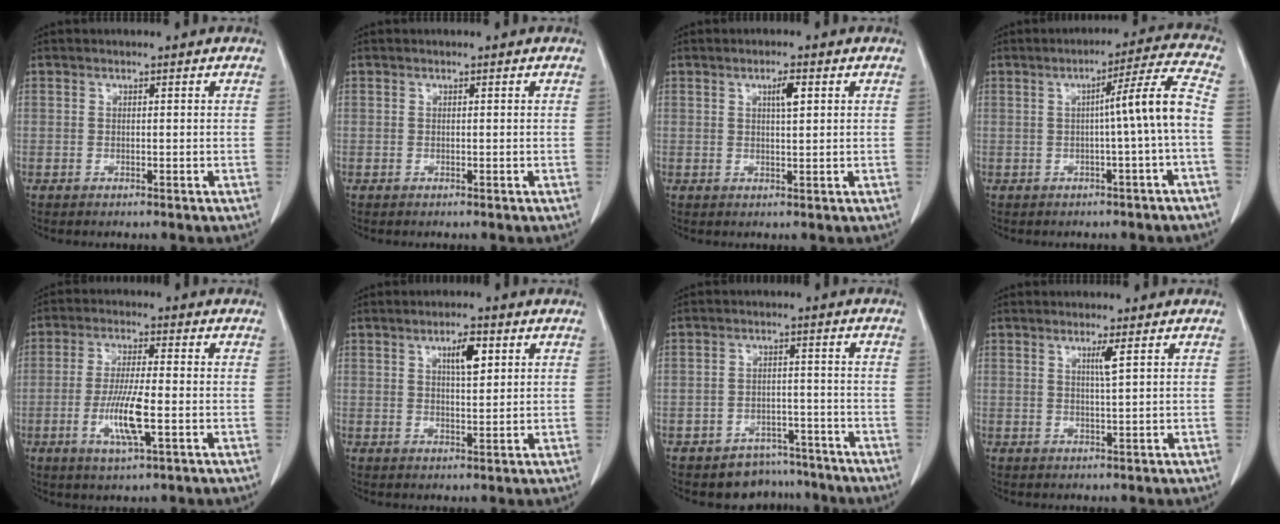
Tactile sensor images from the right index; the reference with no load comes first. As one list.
[{"total": 0.0}, {"total": 2.6, "force": [1.0, 0.4, 2.4], "torque": [-0.041, 0.000, 0.017]}, {"total": 7.4, "force": [-0.9, -1.5, 7.2], "torque": [-0.105, 0.016, -0.013]}, {"total": 8.2, "force": [-2.2, 0.8, 7.9], "torque": [-0.156, -0.012, -0.042]}, {"total": 4.5, "force": [1.9, 1.2, 3.9], "torque": [-0.065, 0.001, 0.033]}, {"total": 6.2, "force": [-5.0, 3.6, -0.1], "torque": [0.013, 0.025, -0.072]}, {"total": 2.1, "force": [0.9, -0.5, 1.8], "torque": [-0.035, -0.005, 0.018]}]